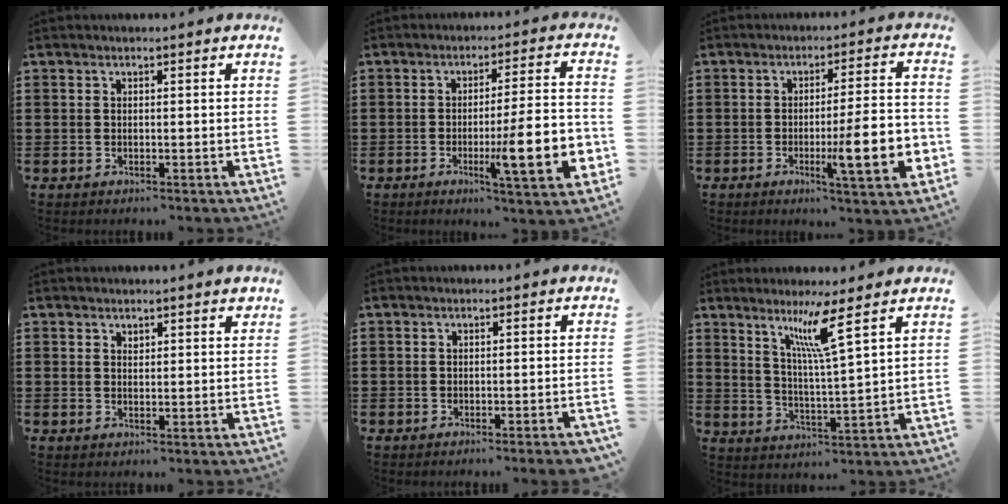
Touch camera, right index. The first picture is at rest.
{"total": 13.0, "force": [-3.4, 2.2, 12.4], "torque": [-0.205, -0.008, -0.056]}
{"total": 11.9, "force": [-3.0, 1.9, 11.4], "torque": [-0.173, -0.011, -0.051]}
{"total": 1.1, "force": [0.9, 0.6, 0.4], "torque": [0.007, -0.004, 0.013]}
{"total": 1.6, "force": [-1.5, -0.1, 0.6], "torque": [-0.011, -0.001, -0.029]}
{"total": 7.2, "force": [4.2, -0.5, 5.8], "torque": [-0.117, -0.006, 0.067]}